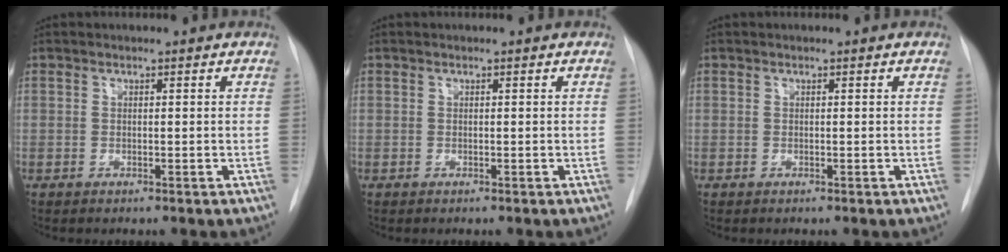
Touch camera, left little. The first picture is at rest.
{"total": 0.0}
{"total": 0.0}